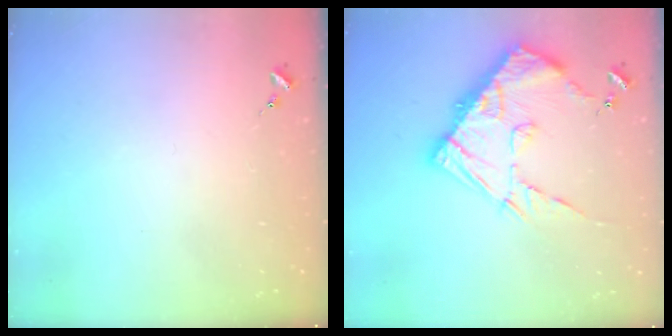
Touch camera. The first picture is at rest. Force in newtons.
{"total": 18.0, "press": 17.9, "slide": 1.9}